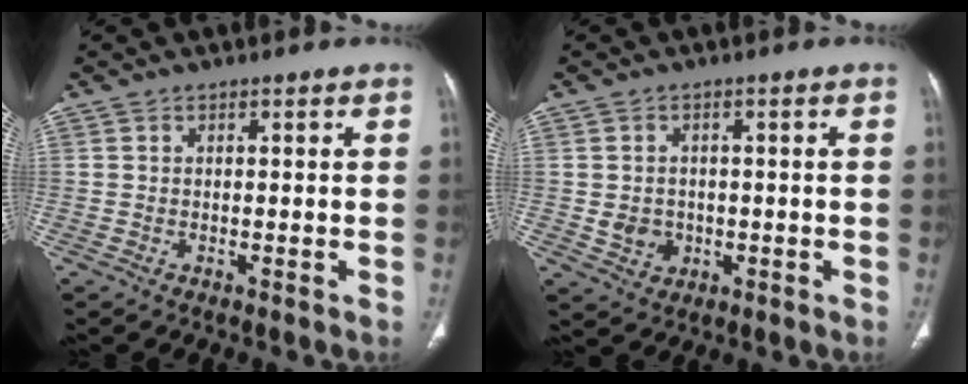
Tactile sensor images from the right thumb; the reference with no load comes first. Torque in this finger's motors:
{"motor_torque": [0.35, 0.29, -0.10, 0.00, 0.00]}